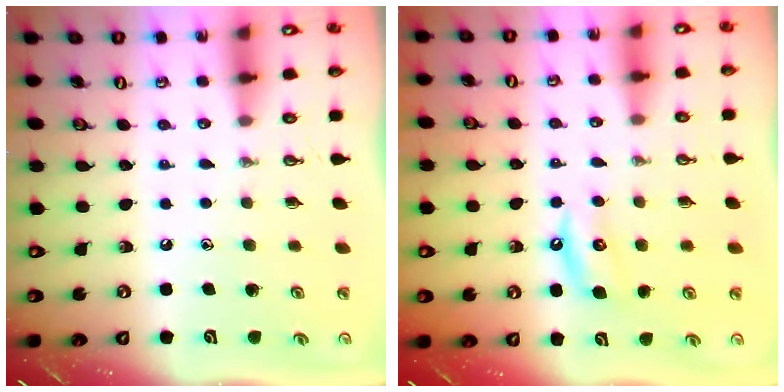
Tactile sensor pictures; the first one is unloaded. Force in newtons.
{"total": 4.3, "press": 4.3, "slide": 0.4}